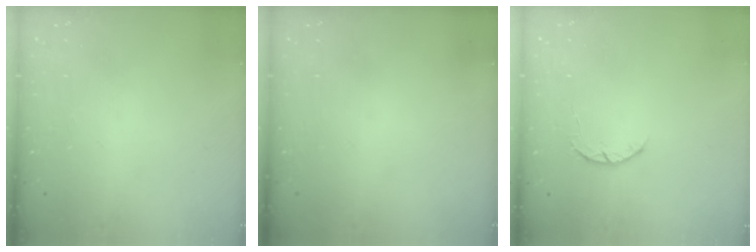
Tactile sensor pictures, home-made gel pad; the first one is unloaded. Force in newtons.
{"total": 0.0}
{"total": 3.7, "press": 3.7, "slide": 0.6}